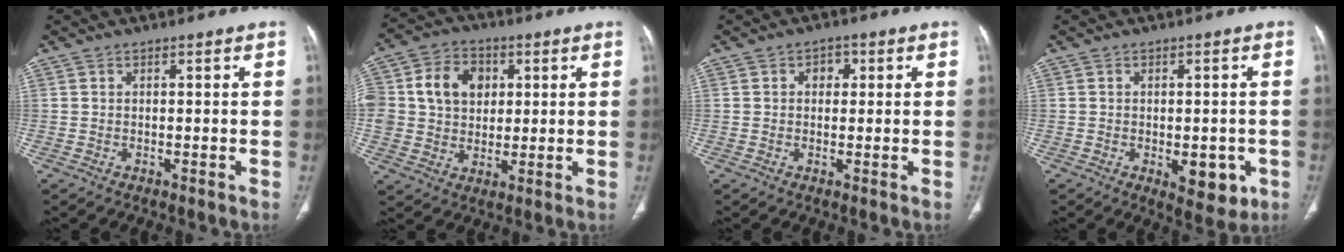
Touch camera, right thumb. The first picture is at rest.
{"total": 16.1, "force": [3.4, 13.1, 8.8], "torque": [-0.163, 0.020, 0.065]}
{"total": 2.5, "force": [0.6, 2.0, 1.4], "torque": [-0.005, 0.004, 0.005]}
{"total": 7.0, "force": [-2.1, 3.7, 5.6], "torque": [-0.050, 0.000, -0.015]}